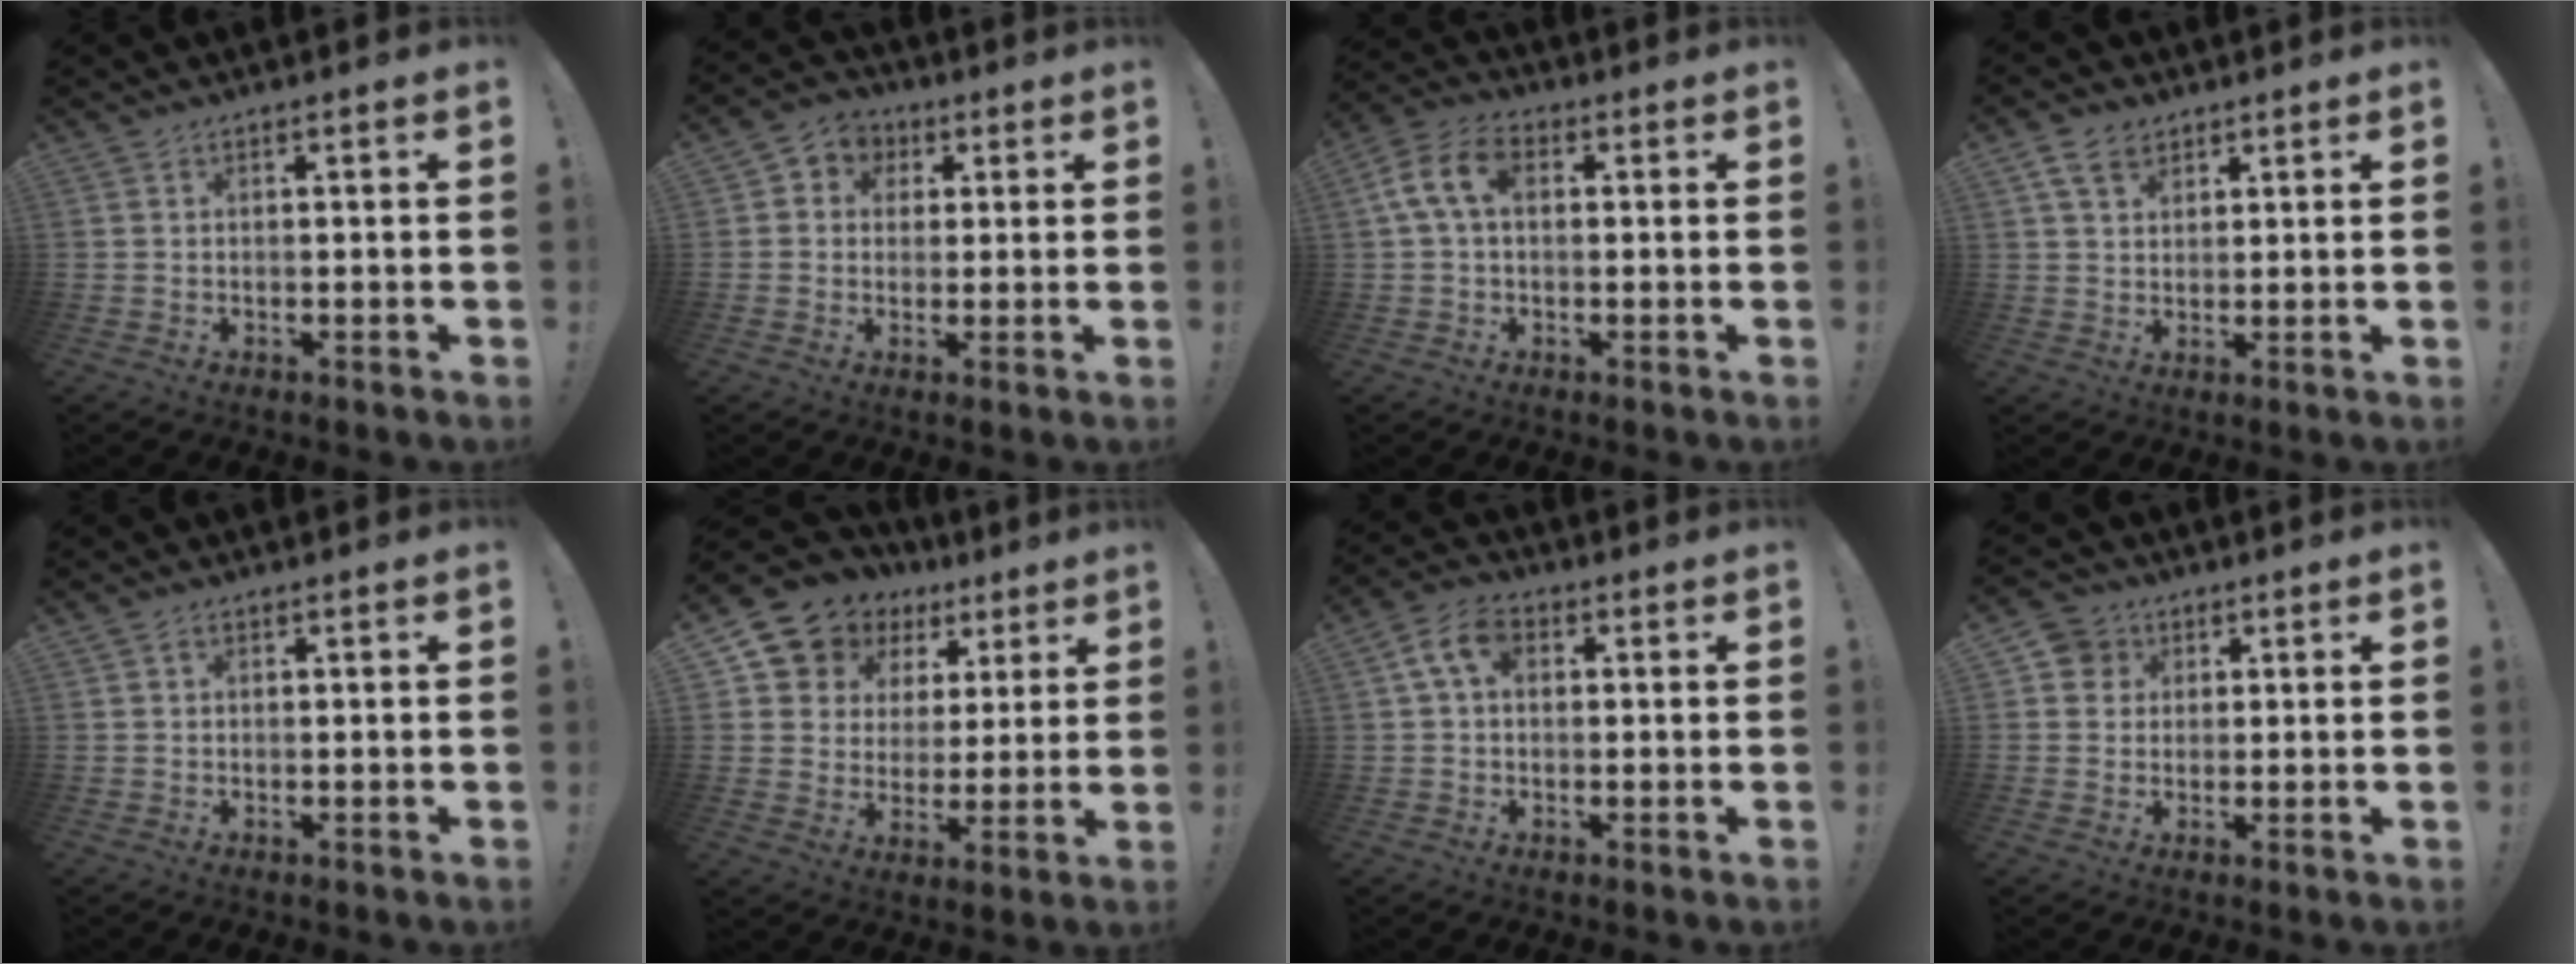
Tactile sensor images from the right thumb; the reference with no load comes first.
{"total": 5.7, "force": [0.2, 5.5, 1.7], "torque": [-0.020, 0.005, 0.008]}
{"total": 10.1, "force": [2.0, 6.3, 7.6], "torque": [-0.158, 0.013, 0.040]}
{"total": 6.8, "force": [3.9, 4.6, 3.0], "torque": [-0.053, -0.008, 0.076]}
{"total": 0.8, "force": [0.4, 0.7, 0.2], "torque": [-0.002, 0.001, 0.006]}
{"total": 9.6, "force": [5.8, 7.5, 1.8], "torque": [-0.040, -0.051, 0.117]}
{"total": 7.6, "force": [2.0, 5.1, 5.3], "torque": [-0.109, 0.010, 0.042]}
{"total": 5.6, "force": [1.7, 5.2, 1.3], "torque": [-0.026, -0.001, 0.035]}